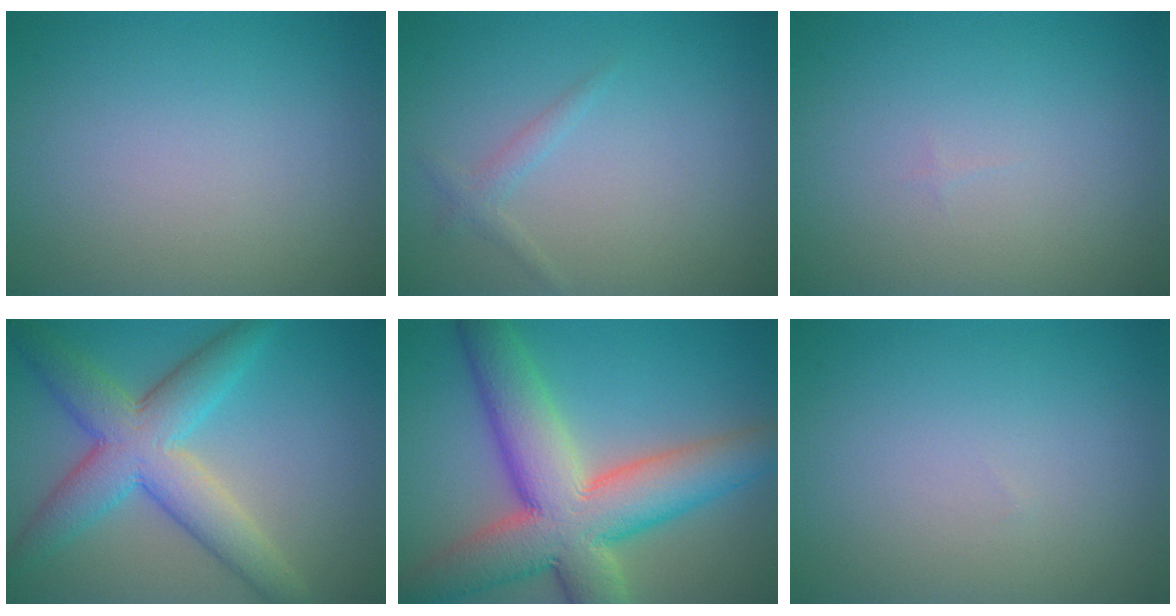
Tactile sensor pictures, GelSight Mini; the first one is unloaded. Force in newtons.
{"total": 1.0, "press": 1.0, "slide": 0.2}
{"total": 0.0}
{"total": 7.3, "press": 7.3, "slide": 0.3}
{"total": 11.8, "press": 11.8, "slide": 0.9}
{"total": 0.0}